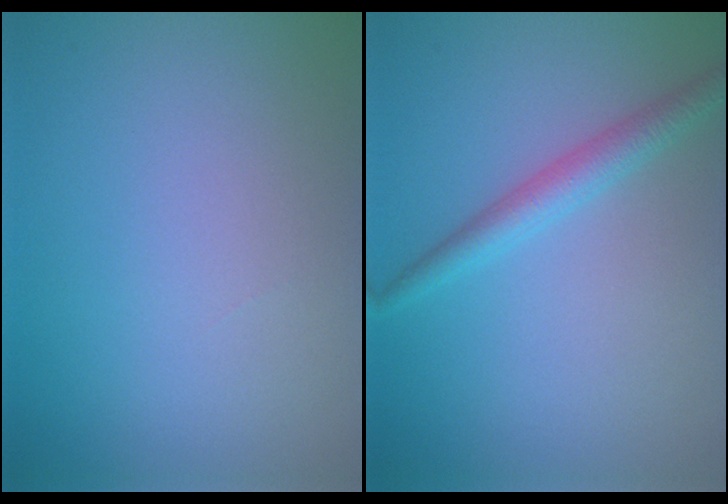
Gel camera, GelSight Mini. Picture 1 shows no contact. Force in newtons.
{"total": 2.5, "press": 2.5, "slide": 0.1}